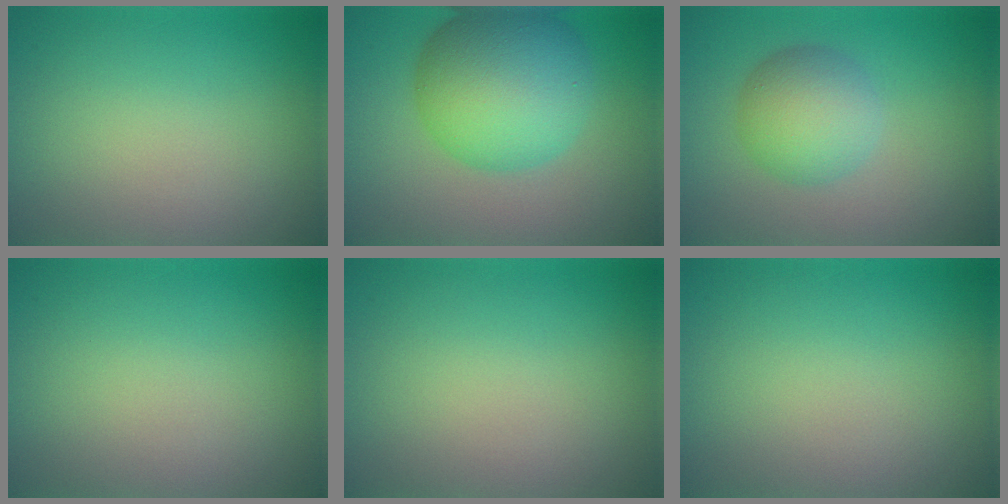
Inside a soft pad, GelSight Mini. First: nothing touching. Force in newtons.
{"total": 10.6, "press": 10.6, "slide": 0.1}
{"total": 4.7, "press": 4.7, "slide": 0.2}
{"total": 0.0}
{"total": 0.0}
{"total": 0.0}